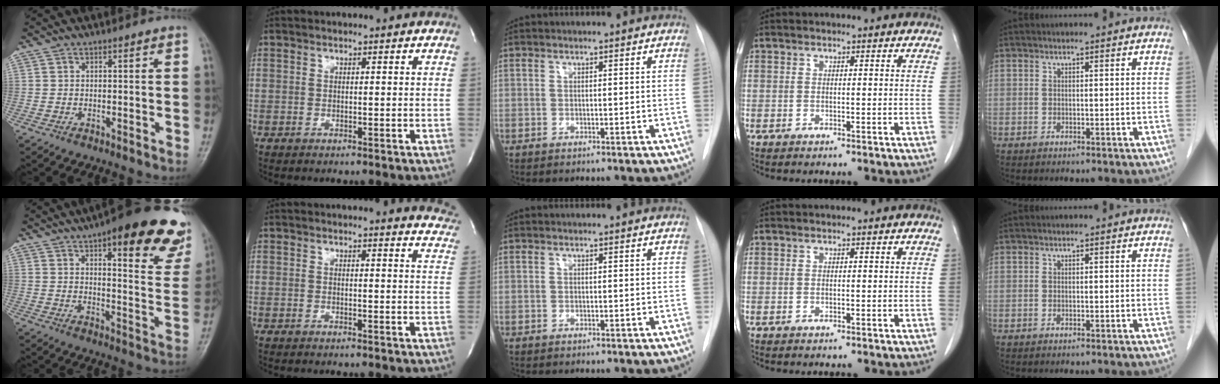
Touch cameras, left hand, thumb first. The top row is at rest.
{"thumb": {"total": 24.6, "force": [14.6, 7.5, 18.3], "torque": [-0.193, -0.047, 0.178]}, "index": {"total": 7.8, "force": [7.7, 1.0, 0.6], "torque": [0.022, -0.053, 0.044]}}